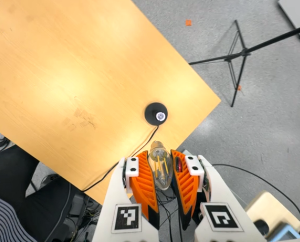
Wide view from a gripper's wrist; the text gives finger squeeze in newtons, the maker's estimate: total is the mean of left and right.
{"total": 21.5, "left": 26.0, "right": 17.1}